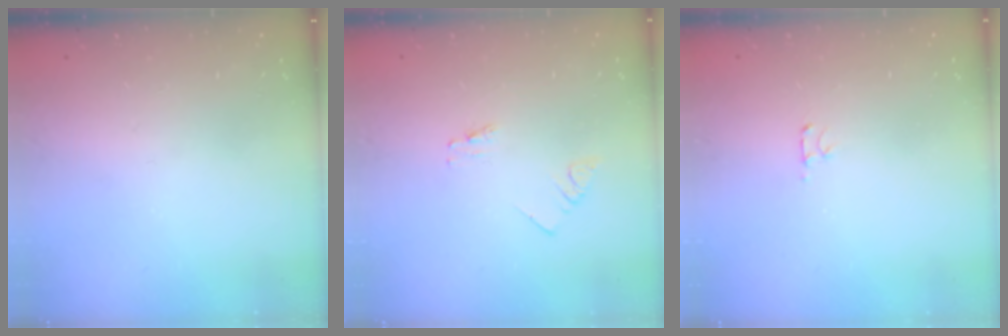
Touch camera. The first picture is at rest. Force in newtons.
{"total": 0.7, "press": 0.7, "slide": 0.1}
{"total": 2.5, "press": 2.4, "slide": 0.3}